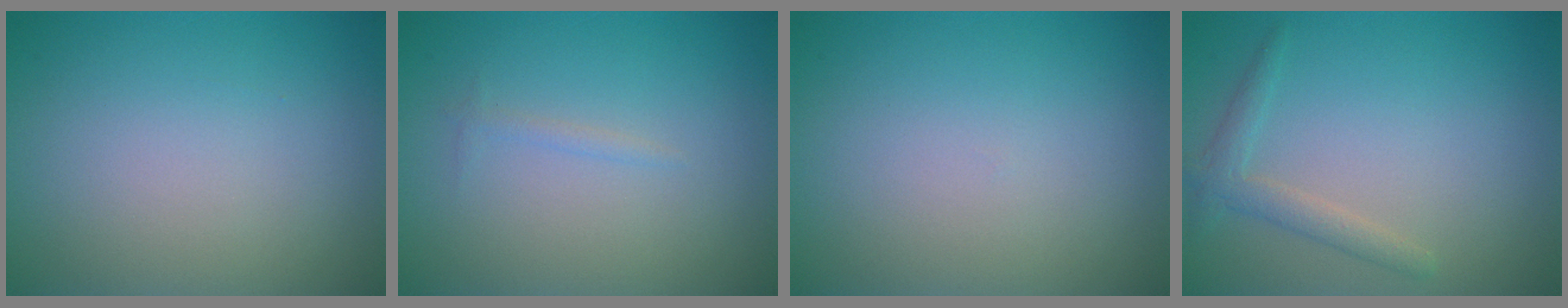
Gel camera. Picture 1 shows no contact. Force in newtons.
{"total": 0.6, "press": 0.6, "slide": 0.0}
{"total": 0.0}
{"total": 1.9, "press": 1.9, "slide": 0.1}